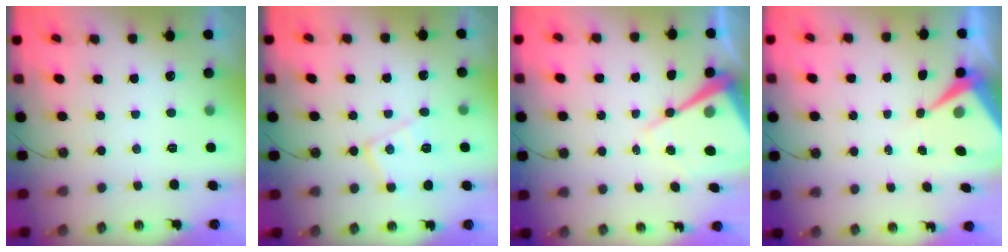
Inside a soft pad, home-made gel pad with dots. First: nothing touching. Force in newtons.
{"total": 12.0, "press": 11.9, "slide": 0.9}
{"total": 14.1, "press": 14.0, "slide": 1.1}
{"total": 7.2, "press": 7.2, "slide": 0.6}